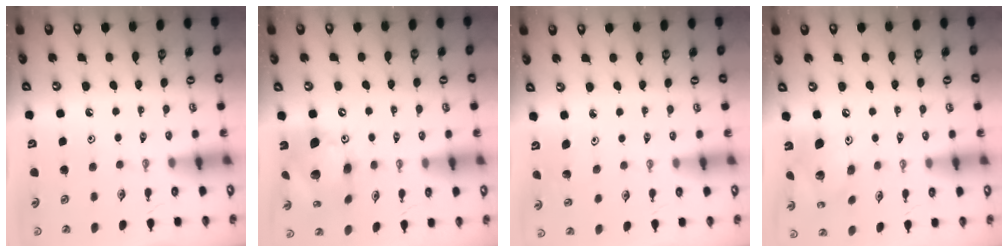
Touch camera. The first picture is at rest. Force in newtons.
{"total": 14.5, "press": 14.5, "slide": 1.4}
{"total": 2.8, "press": 2.6, "slide": 1.2}
{"total": 15.4, "press": 15.2, "slide": 1.8}